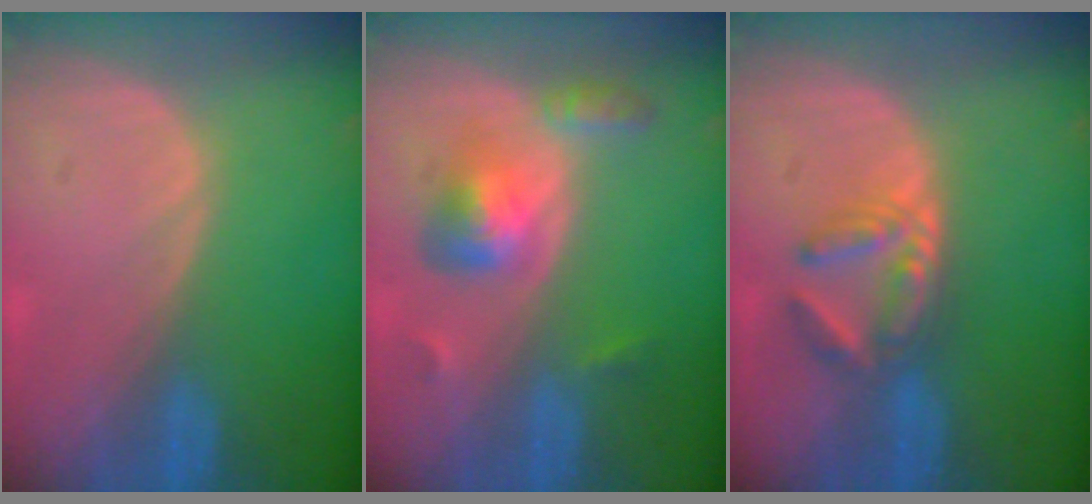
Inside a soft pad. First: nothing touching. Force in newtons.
{"total": 6.2, "press": 5.5, "slide": 2.8}
{"total": 5.7, "press": 5.1, "slide": 2.6}